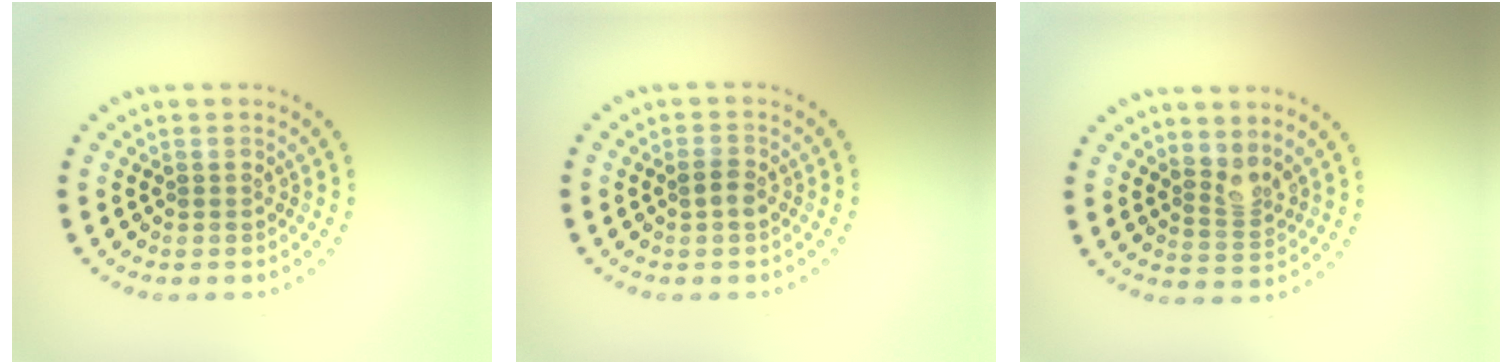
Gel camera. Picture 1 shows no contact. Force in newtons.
{"total": 1.2, "press": 1.2, "slide": 0.3}
{"total": 2.0, "press": 1.6, "slide": 1.3}